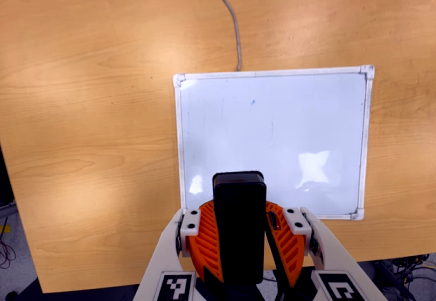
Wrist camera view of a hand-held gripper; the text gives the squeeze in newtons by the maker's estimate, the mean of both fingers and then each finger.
{"total": 8.9, "left": 9.4, "right": 8.4}